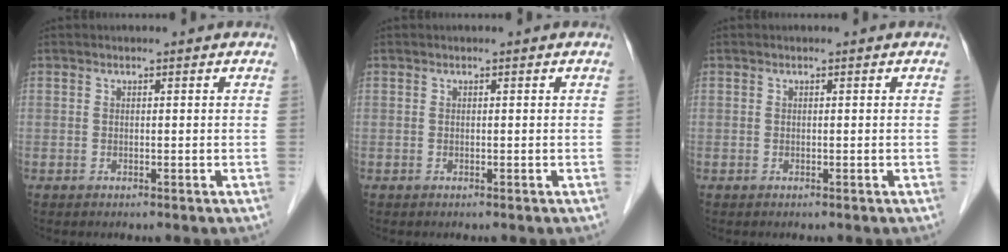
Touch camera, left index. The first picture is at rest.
{"total": 0.0}
{"total": 0.0}